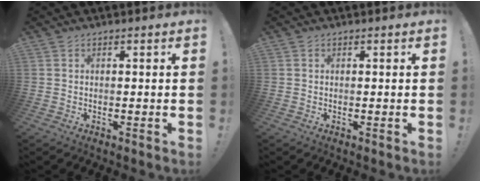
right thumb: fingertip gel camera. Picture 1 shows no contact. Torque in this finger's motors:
{"motor_torque": [-0.07, -0.20, -0.16, 0.03, 0.04]}